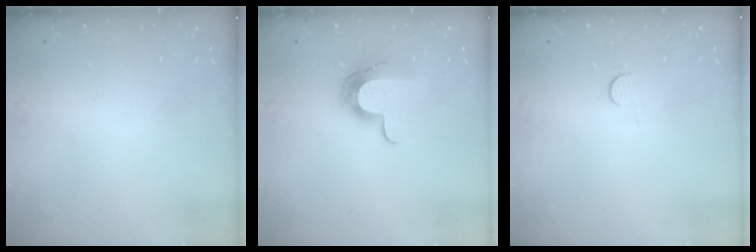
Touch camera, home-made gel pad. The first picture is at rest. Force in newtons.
{"total": 12.1, "press": 12.1, "slide": 0.6}
{"total": 2.8, "press": 2.8, "slide": 0.4}